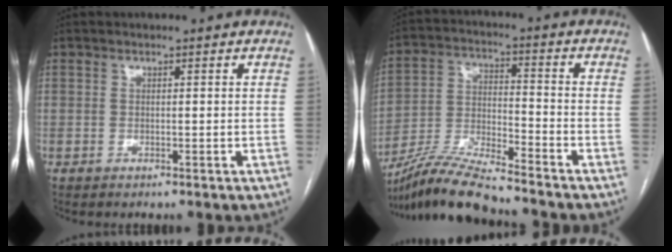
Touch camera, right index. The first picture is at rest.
{"total": 11.9, "force": [-10.8, -0.1, 4.9], "torque": [-0.098, -0.008, -0.201]}